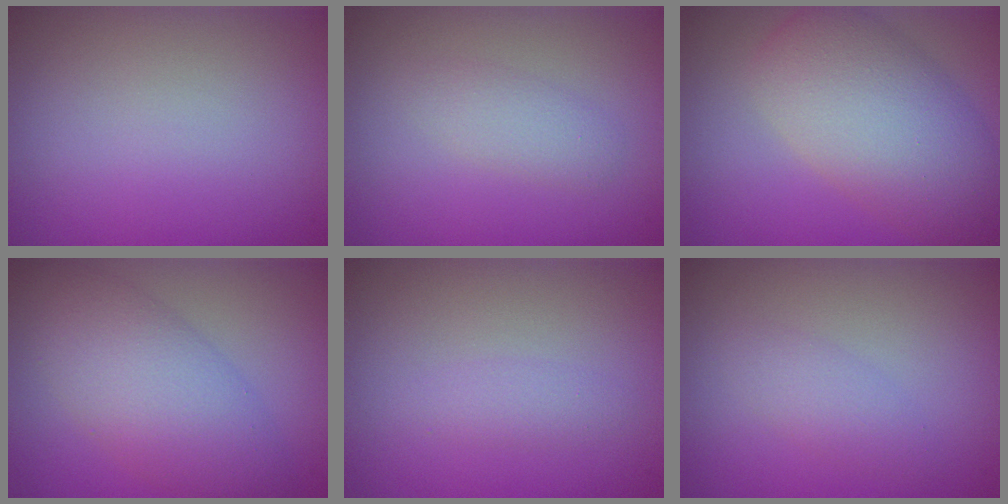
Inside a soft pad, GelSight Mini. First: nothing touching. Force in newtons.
{"total": 2.4, "press": 2.4, "slide": 0.2}
{"total": 7.8, "press": 7.8, "slide": 0.3}
{"total": 6.2, "press": 6.2, "slide": 0.2}
{"total": 1.1, "press": 1.1, "slide": 0.1}
{"total": 1.7, "press": 1.7, "slide": 0.0}